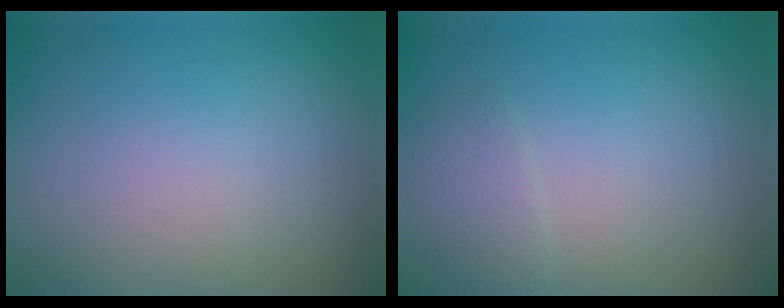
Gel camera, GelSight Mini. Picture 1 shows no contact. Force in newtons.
{"total": 1.5, "press": 1.5, "slide": 0.0}